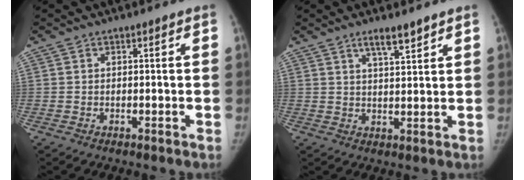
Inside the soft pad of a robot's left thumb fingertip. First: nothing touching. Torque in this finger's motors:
{"motor_torque": [0.04, -0.15, 0.68, -0.24, 0.00]}